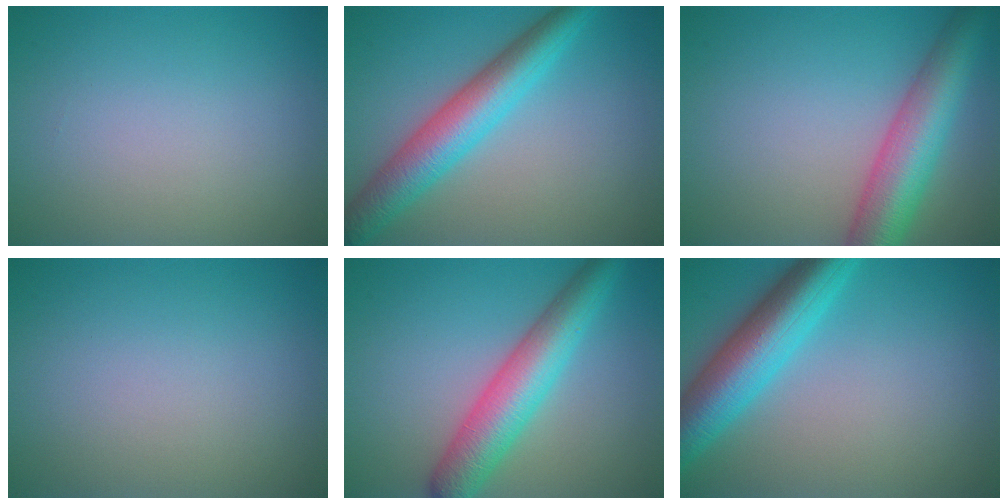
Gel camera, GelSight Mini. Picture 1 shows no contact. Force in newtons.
{"total": 6.3, "press": 6.3, "slide": 0.2}
{"total": 7.5, "press": 7.5, "slide": 0.3}
{"total": 0.0}
{"total": 6.5, "press": 6.5, "slide": 0.2}
{"total": 7.5, "press": 7.5, "slide": 0.3}